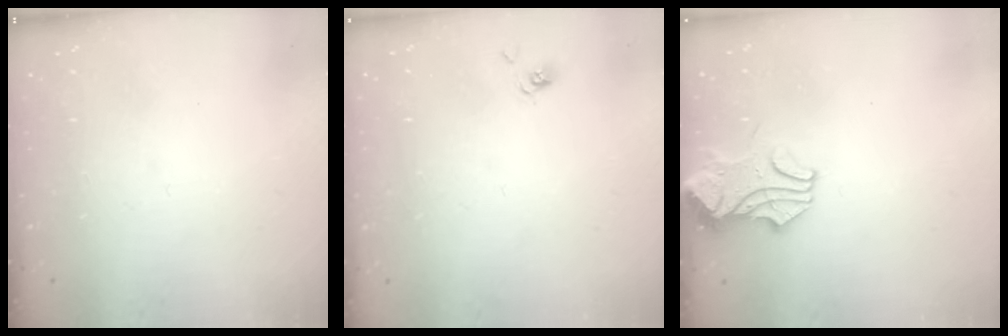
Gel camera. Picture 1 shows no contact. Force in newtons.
{"total": 4.1, "press": 4.1, "slide": 0.2}
{"total": 1.7, "press": 1.5, "slide": 0.8}